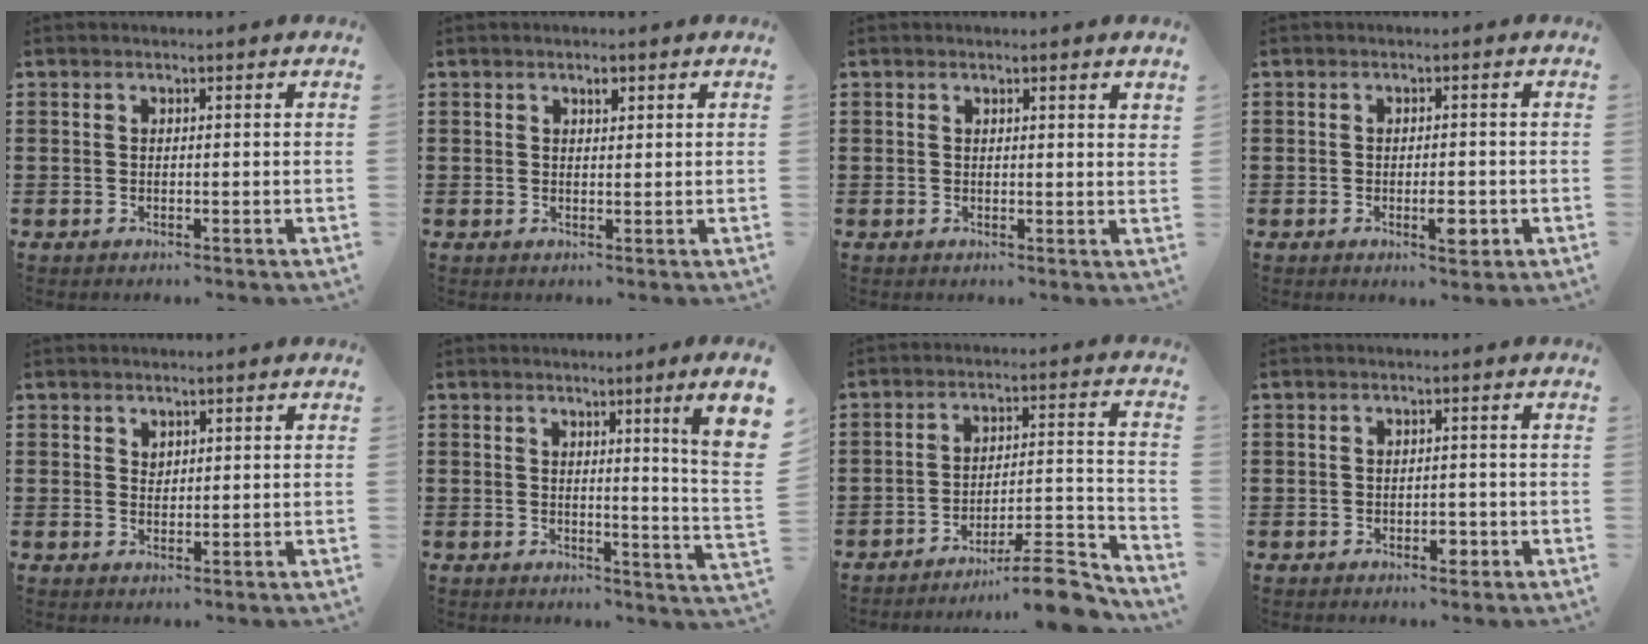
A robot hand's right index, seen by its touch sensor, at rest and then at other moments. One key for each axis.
{"total": 1.3, "fx": 0.7, "fy": 0.6, "fz": 0.8, "tx": -0.019, "ty": 0.004, "tz": 0.013}
{"total": 0.8, "fx": 0.7, "fy": 0.1, "fz": 0.3, "tx": -0.008, "ty": 0.000, "tz": 0.013}
{"total": 3.2, "fx": -1.2, "fy": 1.0, "fz": 2.8, "tx": -0.046, "ty": 0.001, "tz": -0.019}
{"total": 1.3, "fx": 1.0, "fy": 0.7, "fz": 0.2, "tx": -0.005, "ty": 0.001, "tz": 0.021}
{"total": 5.7, "fx": 2.4, "fy": -1.0, "fz": 5.1, "tx": -0.079, "ty": -0.027, "tz": 0.031}
{"total": 9.7, "fx": -8.5, "fy": 0.9, "fz": 4.7, "tx": -0.062, "ty": 0.020, "tz": -0.160}
{"total": 1.8, "fx": -1.0, "fy": 0.9, "fz": 1.2, "tx": -0.024, "ty": 0.000, "tz": -0.020}